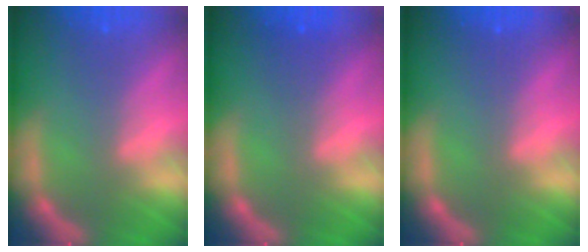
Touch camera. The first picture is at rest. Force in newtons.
{"total": 1.5}
{"total": 0.0}